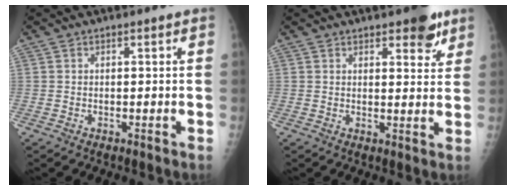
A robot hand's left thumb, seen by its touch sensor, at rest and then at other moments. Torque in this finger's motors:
{"motor_torque": [0.87, 0.64, 0.72, -0.27, 0.10]}